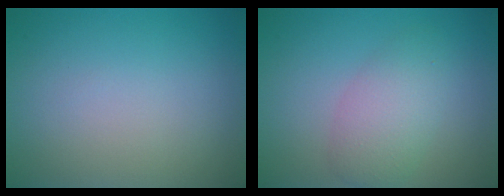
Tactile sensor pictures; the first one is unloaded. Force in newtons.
{"total": 3.5, "press": 3.5, "slide": 0.1}